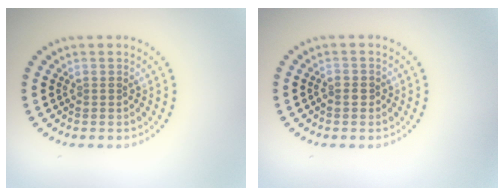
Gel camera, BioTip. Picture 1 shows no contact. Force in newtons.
{"total": 0.9, "press": 0.8, "slide": 0.4}